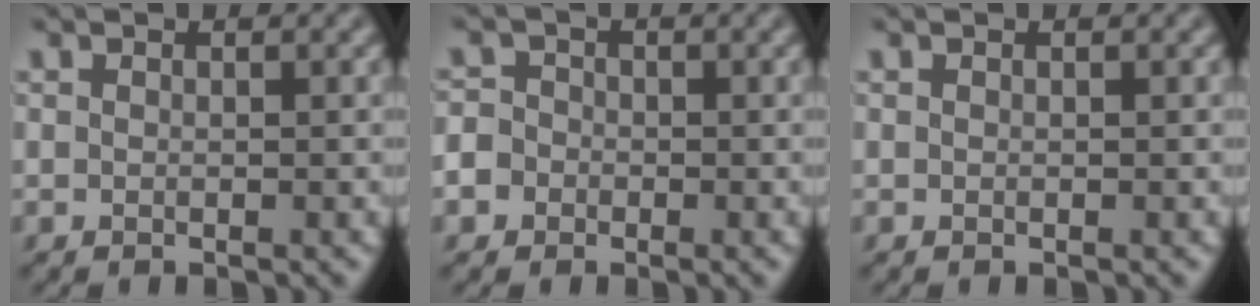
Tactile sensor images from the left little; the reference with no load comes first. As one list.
[{"total": 4.4, "force": [-1.6, 3.9, 1.3], "torque": [-0.015, 0.008, -0.055]}, {"total": 0.0}]